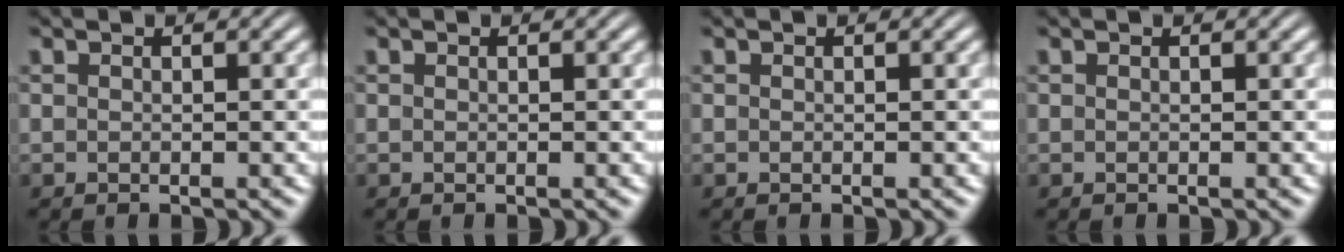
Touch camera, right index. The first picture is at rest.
{"total": 0.0}
{"total": 0.0}
{"total": 0.0}